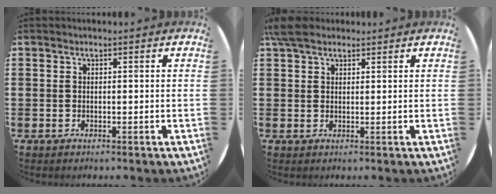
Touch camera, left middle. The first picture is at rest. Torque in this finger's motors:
{"motor_torque": [0.95, -0.74, 0.32, 0.11]}